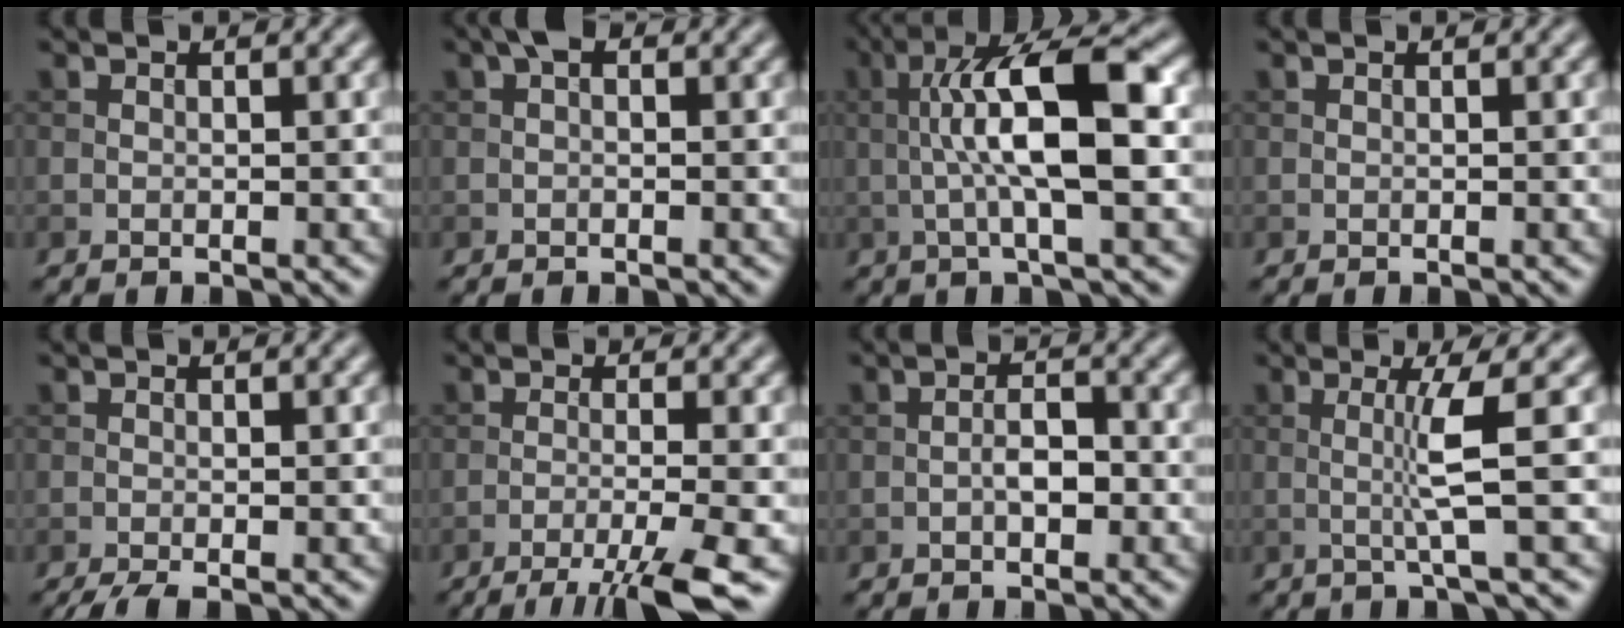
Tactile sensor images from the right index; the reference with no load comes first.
{"total": 1.1, "force": [0.2, 0.6, 0.9], "torque": [-0.013, 0.006, -0.002]}
{"total": 9.2, "force": [0.5, 2.3, 8.9], "torque": [-0.148, 0.012, 0.006]}
{"total": 0.0}
{"total": 2.2, "force": [-1.5, 0.4, 1.5], "torque": [-0.027, -0.006, -0.032]}
{"total": 6.2, "force": [-3.5, 0.8, 5.0], "torque": [-0.069, -0.001, -0.069]}
{"total": 2.2, "force": [-0.7, 1.0, 1.9], "torque": [-0.033, 0.004, -0.016]}
{"total": 3.6, "force": [0.2, 0.1, 3.6], "torque": [-0.071, -0.002, 0.002]}